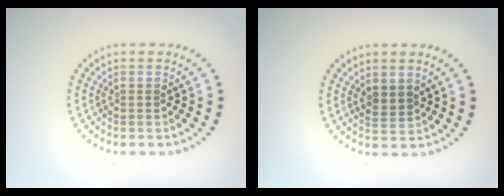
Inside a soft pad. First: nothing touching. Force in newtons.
{"total": 1.8, "press": 1.5, "slide": 0.9}